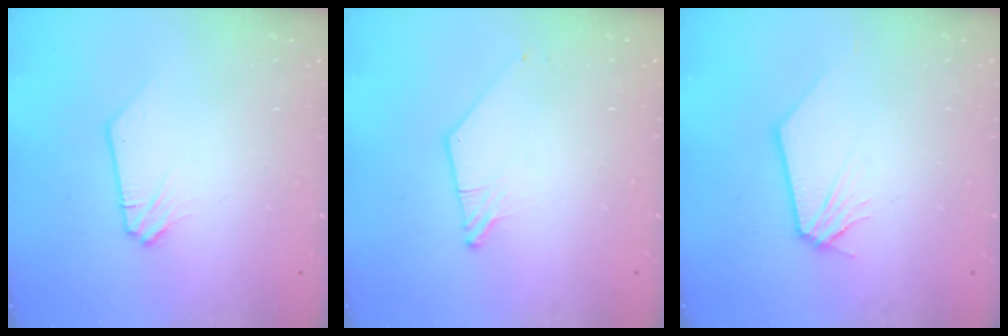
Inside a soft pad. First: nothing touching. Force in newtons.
{"total": 1.3, "press": 1.3, "slide": 0.2}
{"total": 0.0}